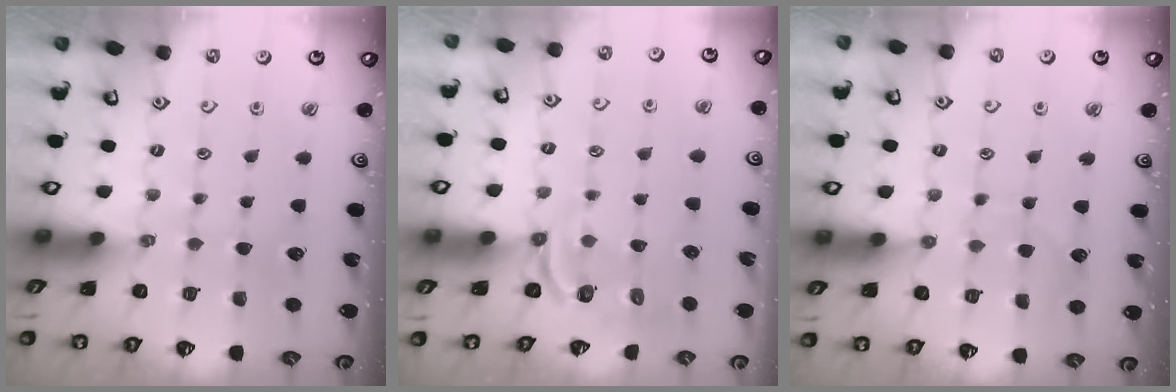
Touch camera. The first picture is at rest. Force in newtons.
{"total": 4.1, "press": 3.3, "slide": 2.6}
{"total": 6.4, "press": 6.3, "slide": 0.5}